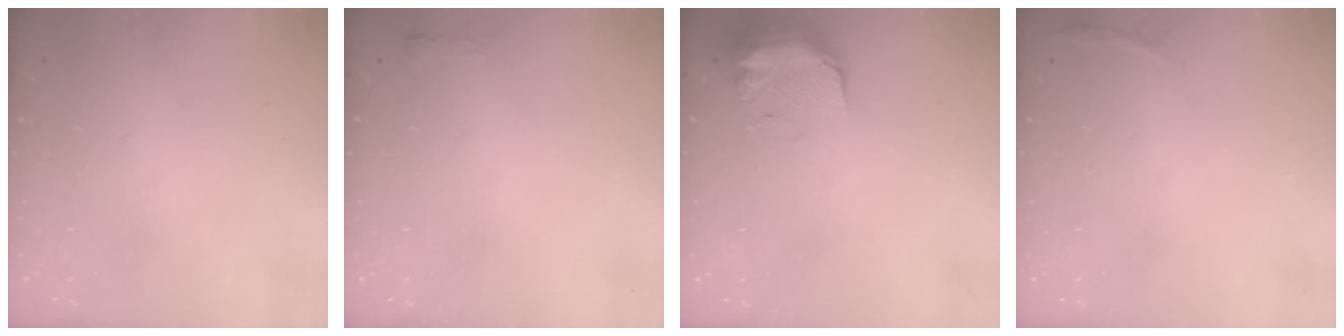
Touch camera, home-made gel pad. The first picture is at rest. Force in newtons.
{"total": 2.4, "press": 2.4, "slide": 0.4}
{"total": 9.3, "press": 9.3, "slide": 0.7}
{"total": 3.0, "press": 1.9, "slide": 2.3}